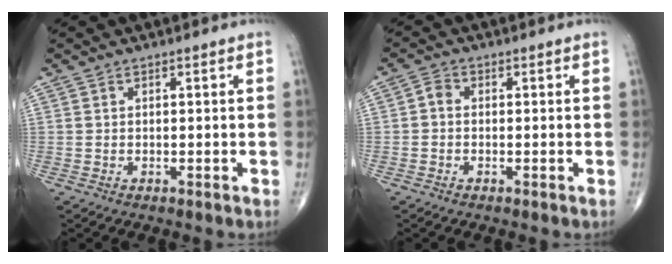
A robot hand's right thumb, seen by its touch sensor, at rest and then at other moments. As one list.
[{"total": 1.9, "force": [-0.3, 1.4, 1.2], "torque": [-0.013, 0.004, -0.013]}]